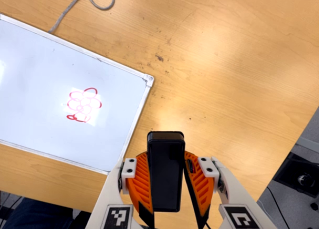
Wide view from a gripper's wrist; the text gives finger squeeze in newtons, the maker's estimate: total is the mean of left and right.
{"total": 8.9, "left": 6.8, "right": 11.0}